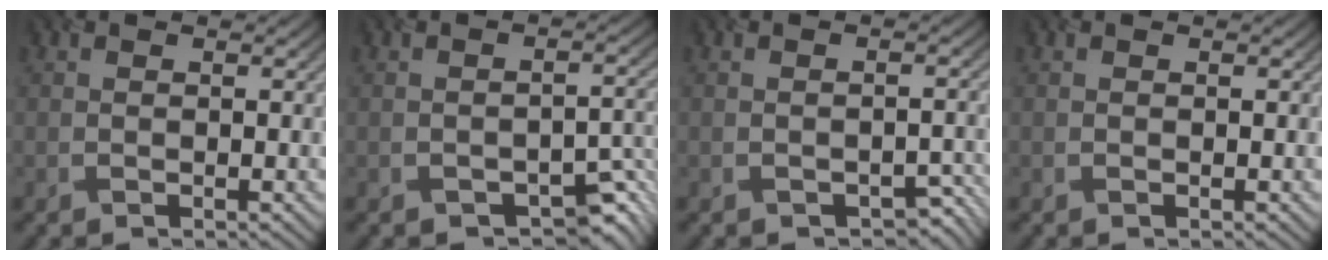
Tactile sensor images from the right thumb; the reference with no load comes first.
{"total": 4.6, "force": [-3.4, 2.1, 2.3], "torque": [-0.024, -0.011, -0.046]}
{"total": 3.6, "force": [-2.9, 1.8, 1.1], "torque": [-0.014, -0.006, -0.030]}
{"total": 0.0}